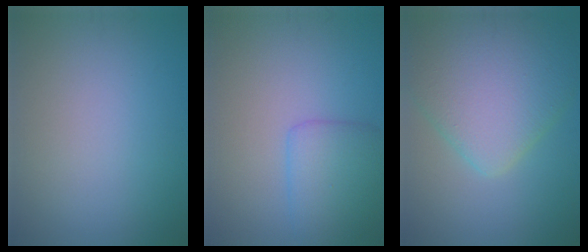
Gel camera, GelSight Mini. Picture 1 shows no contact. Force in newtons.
{"total": 3.4, "press": 3.4, "slide": 0.2}
{"total": 8.3, "press": 8.3, "slide": 0.3}